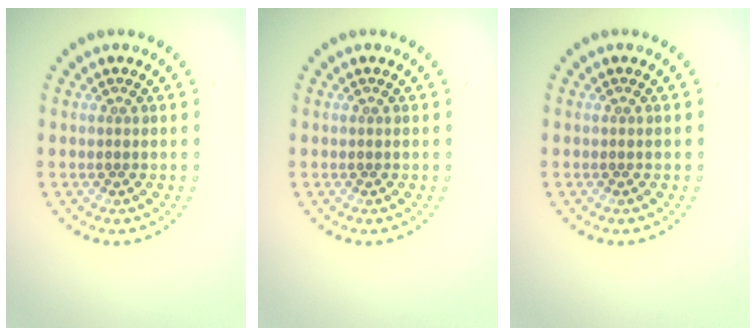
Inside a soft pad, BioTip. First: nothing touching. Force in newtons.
{"total": 0.0}
{"total": 0.0}